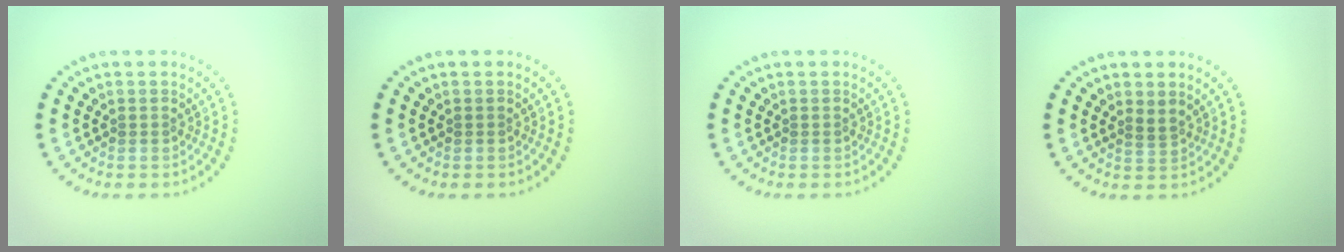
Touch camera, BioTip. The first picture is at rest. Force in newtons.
{"total": 0.0}
{"total": 0.0}
{"total": 1.3, "press": 1.0, "slide": 0.8}